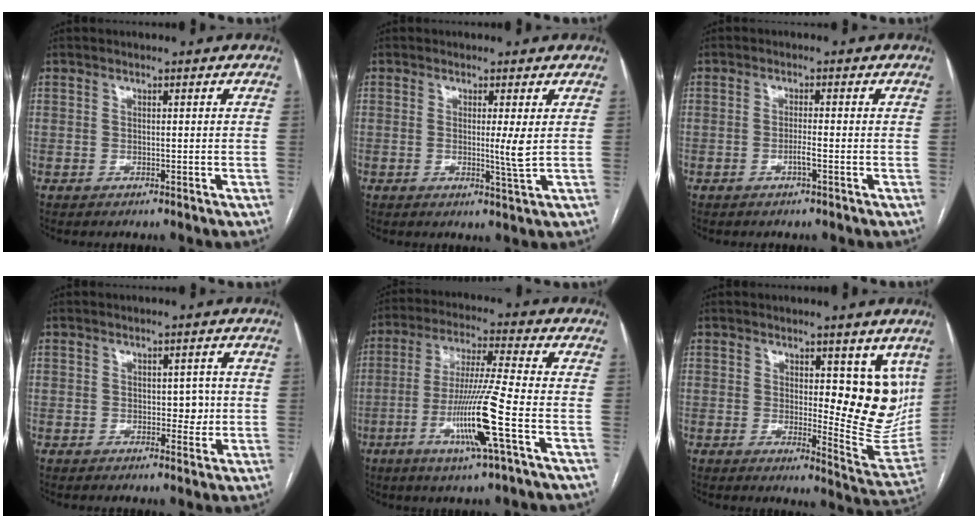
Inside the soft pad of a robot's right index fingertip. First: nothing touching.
{"total": 3.1, "force": [0.2, -0.6, 3.1], "torque": [-0.054, -0.009, 0.003]}
{"total": 1.9, "force": [-0.8, -0.1, 1.7], "torque": [-0.032, 0.000, -0.016]}
{"total": 2.8, "force": [0.1, 1.7, 2.2], "torque": [-0.022, 0.002, 0.003]}
{"total": 12.5, "force": [-4.3, -1.3, 11.7], "torque": [-0.231, -0.017, -0.086]}
{"total": 11.6, "force": [3.9, 4.2, 10.1], "torque": [-0.111, -0.015, 0.059]}